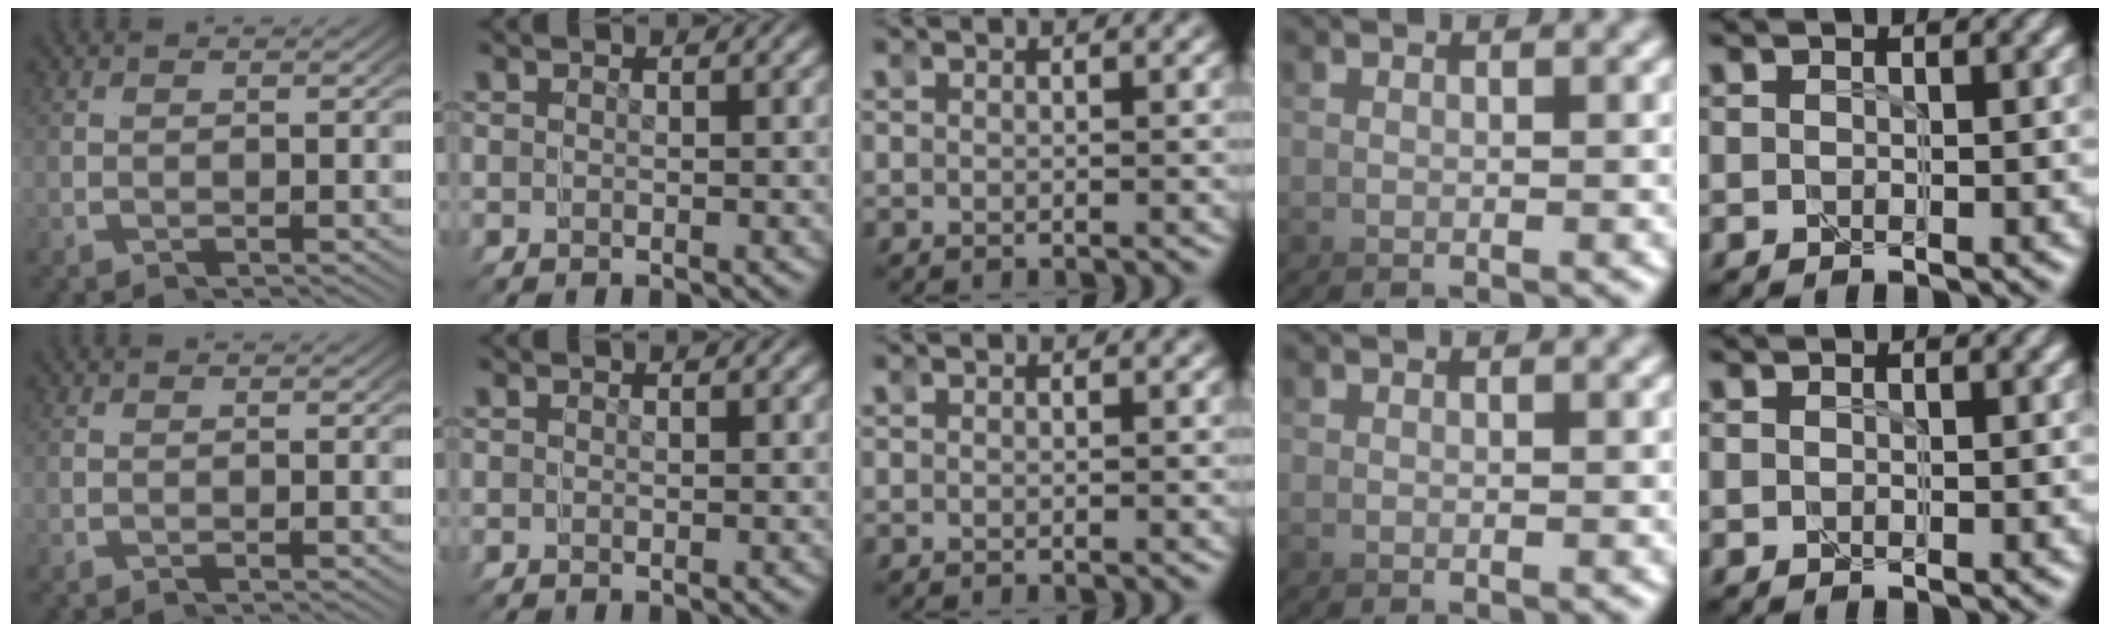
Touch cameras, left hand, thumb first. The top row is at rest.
{}